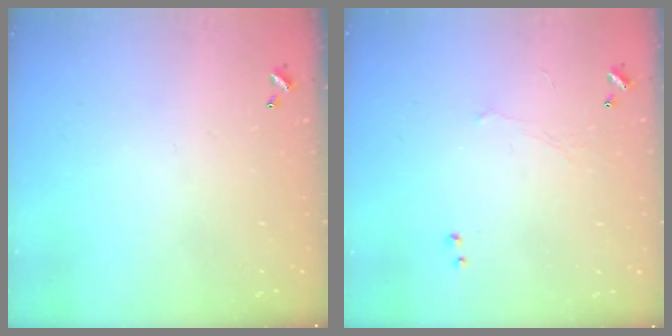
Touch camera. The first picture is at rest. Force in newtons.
{"total": 0.7, "press": 0.3, "slide": 0.6}